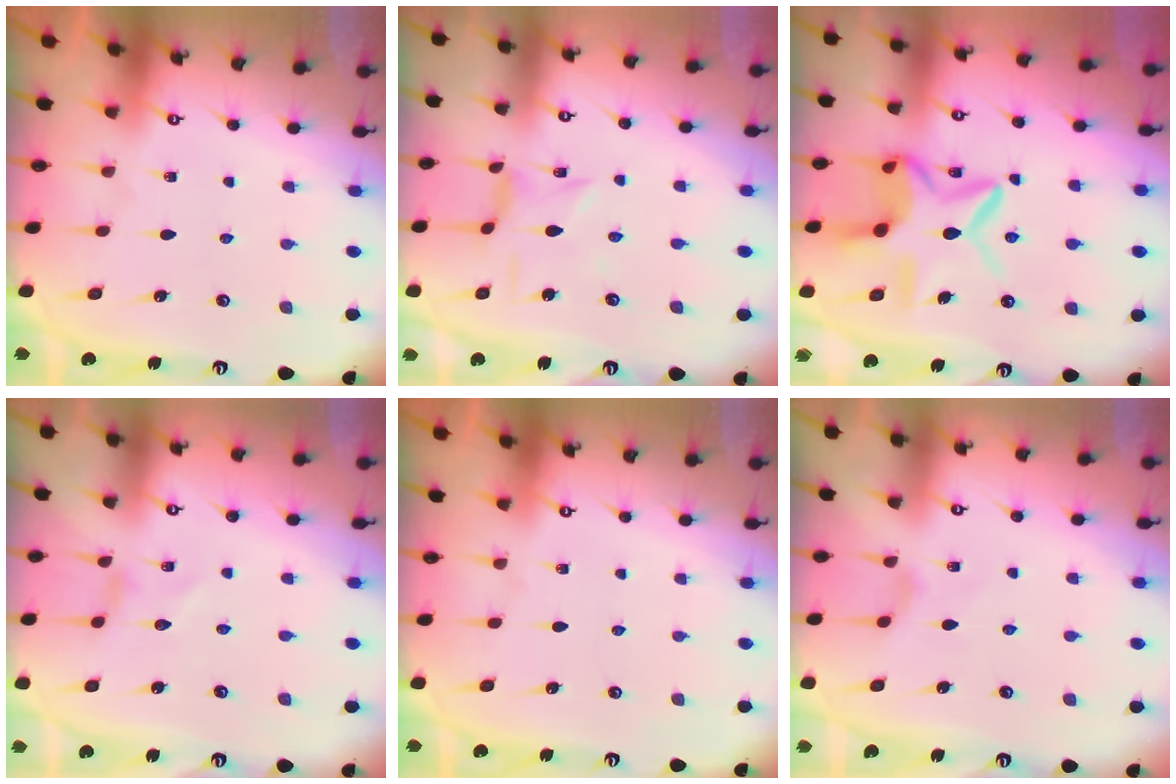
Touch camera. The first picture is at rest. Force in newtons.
{"total": 1.0, "press": 0.9, "slide": 0.4}
{"total": 12.9, "press": 12.9, "slide": 1.2}
{"total": 0.0}
{"total": 0.0}
{"total": 2.0, "press": 2.0, "slide": 0.4}